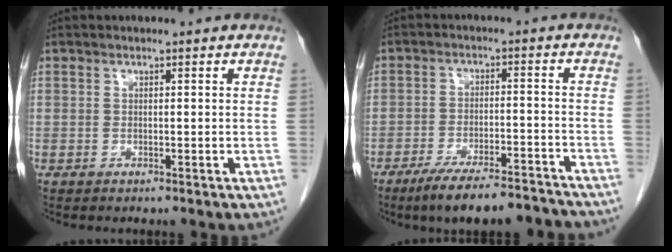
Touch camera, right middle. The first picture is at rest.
{"total": 13.8, "force": [-12.0, 2.0, 6.5], "torque": [-0.093, 0.007, -0.176]}